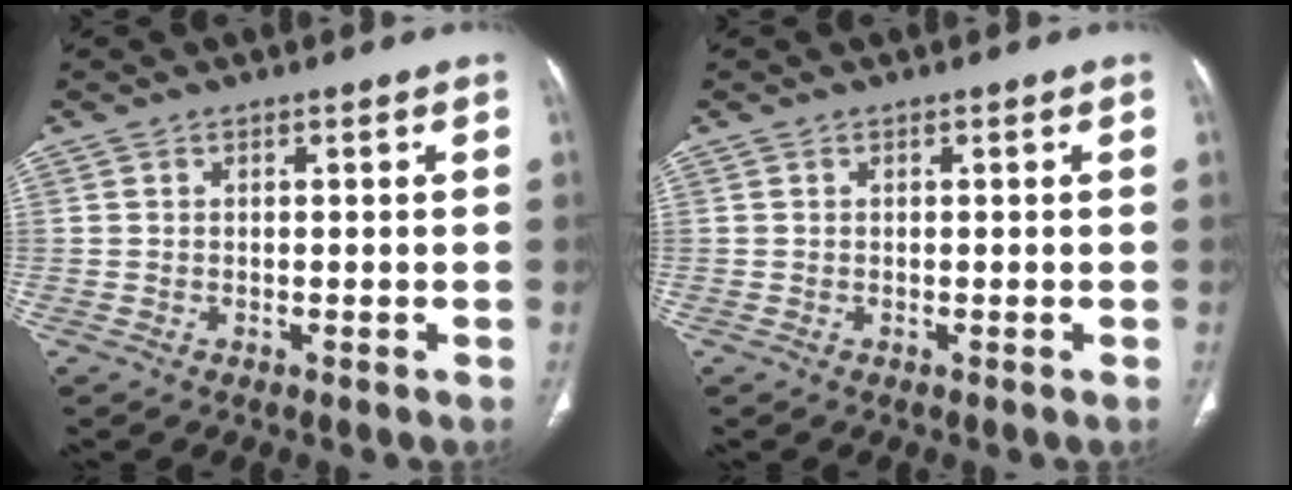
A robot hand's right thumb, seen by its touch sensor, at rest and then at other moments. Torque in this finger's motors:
{"motor_torque": [0.00, 0.00, 0.00, -0.03, 0.00]}